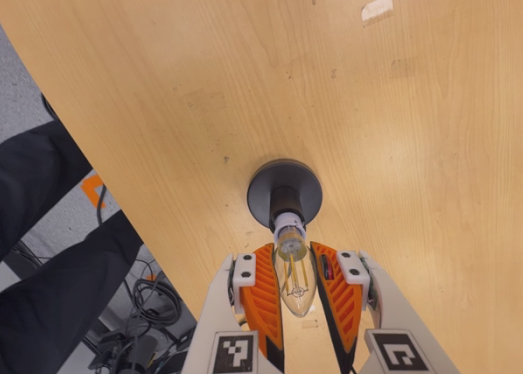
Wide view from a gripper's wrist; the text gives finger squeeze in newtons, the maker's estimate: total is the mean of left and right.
{"total": 14.4, "left": 13.8, "right": 14.9}